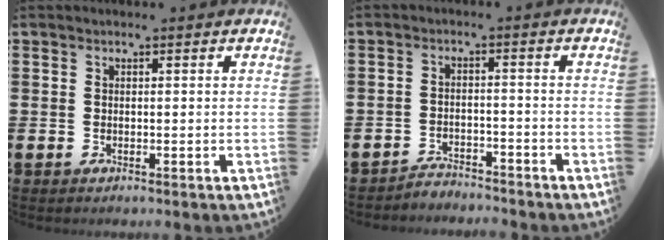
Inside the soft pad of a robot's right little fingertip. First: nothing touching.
{"total": 2.7, "force": [-2.6, 0.2, -0.3], "torque": [-0.002, 0.003, -0.059]}